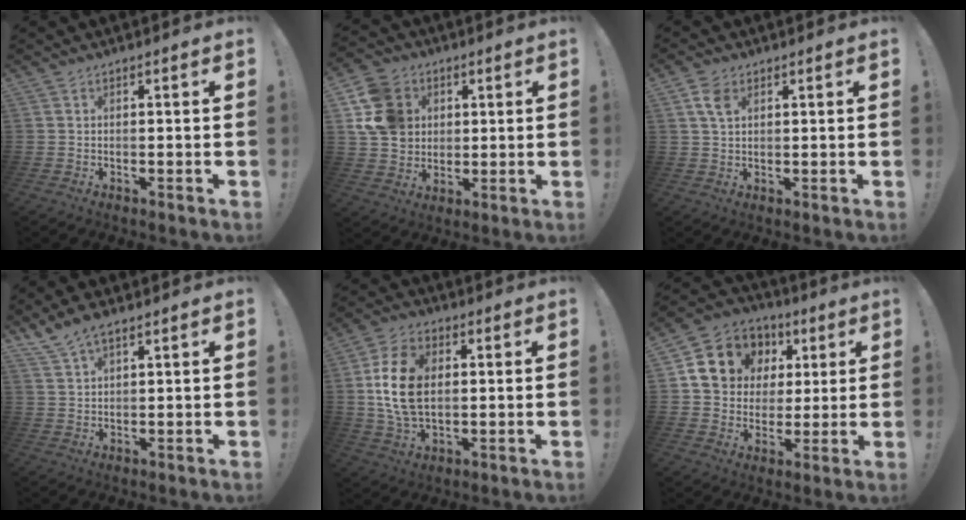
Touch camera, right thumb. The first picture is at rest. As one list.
[{"total": 14.2, "force": [3.5, 12.1, 6.6], "torque": [-0.107, -0.005, 0.078]}, {"total": 4.9, "force": [2.2, 2.8, 3.4], "torque": [-0.055, -0.004, 0.041]}, {"total": 6.3, "force": [5.2, 1.7, 3.0], "torque": [-0.068, -0.022, 0.101]}, {"total": 16.3, "force": [1.5, 10.9, 12.0], "torque": [-0.218, 0.003, 0.027]}, {"total": 14.5, "force": [4.9, 12.4, 5.7], "torque": [-0.077, -0.015, 0.110]}]